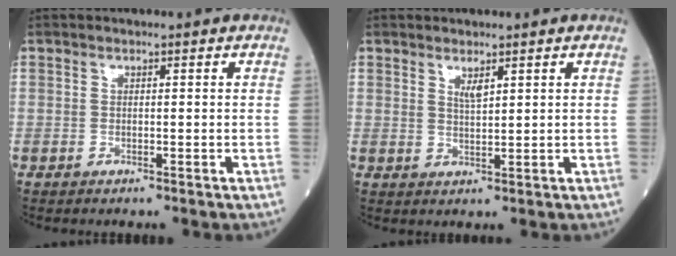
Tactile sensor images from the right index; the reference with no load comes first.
{"total": 2.1, "force": [1.4, 0.2, 1.6], "torque": [-0.034, -0.006, 0.029]}